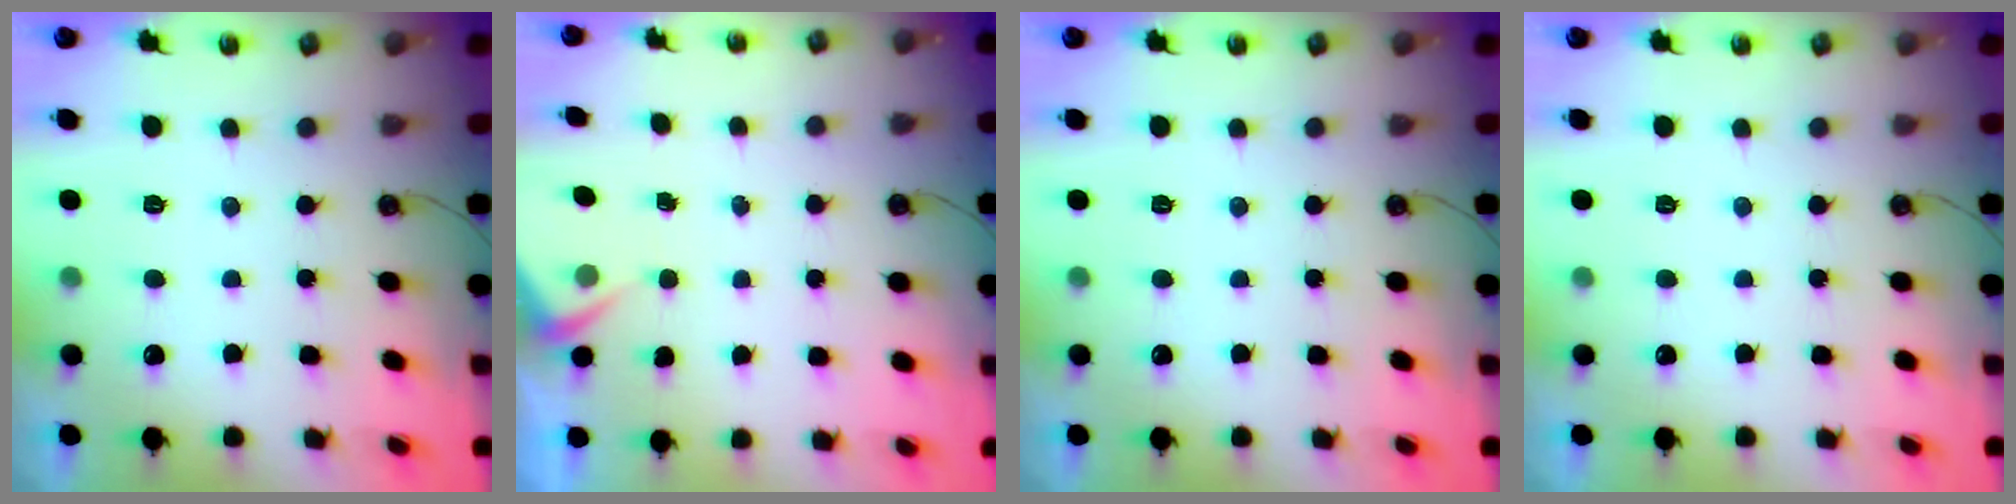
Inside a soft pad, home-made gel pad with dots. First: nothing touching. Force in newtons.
{"total": 2.9, "press": 2.9, "slide": 0.4}
{"total": 0.0}
{"total": 0.0}